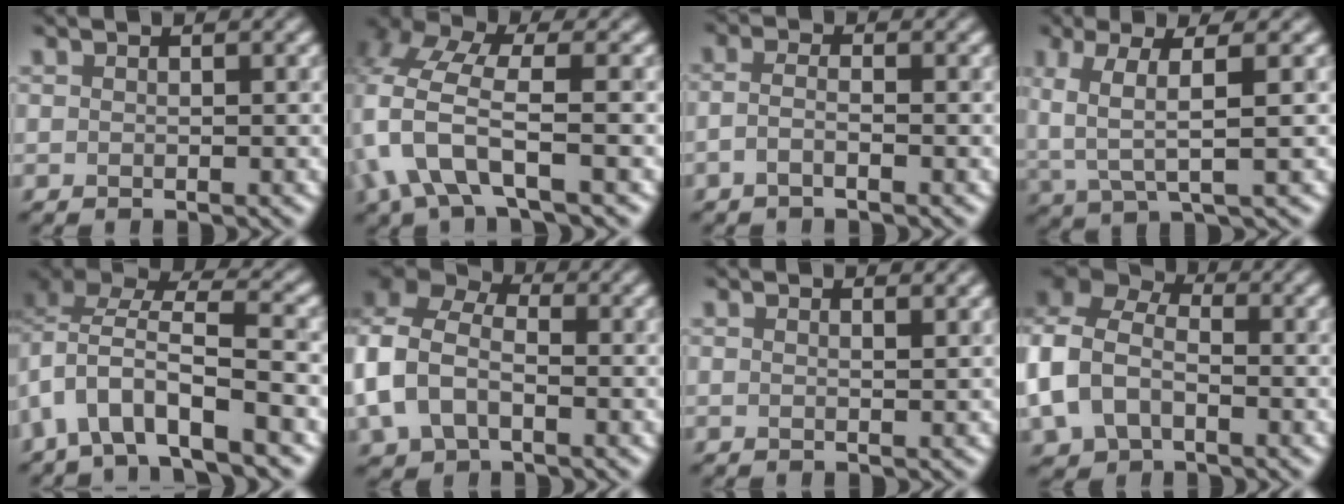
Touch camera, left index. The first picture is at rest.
{"total": 7.5, "force": [-2.8, 3.5, 6.0], "torque": [-0.139, 0.010, -0.064]}
{"total": 1.5, "force": [-0.8, 0.5, 1.2], "torque": [-0.026, 0.005, -0.021]}
{"total": 4.6, "force": [1.0, 1.4, 4.3], "torque": [-0.096, 0.001, 0.022]}
{"total": 7.9, "force": [-3.2, 3.7, 6.2], "torque": [-0.110, 0.015, -0.061]}
{"total": 8.2, "force": [-0.2, 6.1, 5.5], "torque": [-0.154, 0.008, -0.018]}
{"total": 1.7, "force": [1.0, 0.7, 1.1], "torque": [-0.004, 0.007, -0.009]}
{"total": 9.1, "force": [-0.8, 6.7, 6.0], "torque": [-0.162, 0.003, -0.025]}